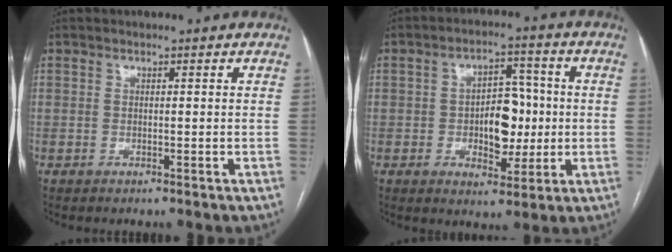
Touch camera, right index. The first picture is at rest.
{"total": 8.7, "force": [-0.6, 4.8, 7.2], "torque": [-0.108, 0.017, -0.003]}